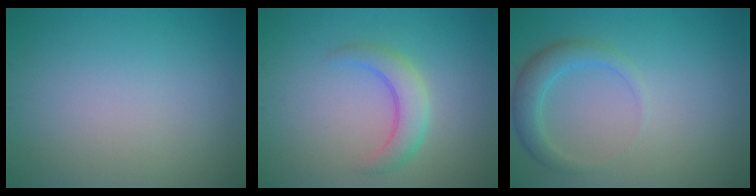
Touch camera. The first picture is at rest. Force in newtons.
{"total": 3.1, "press": 3.1, "slide": 0.2}
{"total": 2.6, "press": 2.6, "slide": 0.0}